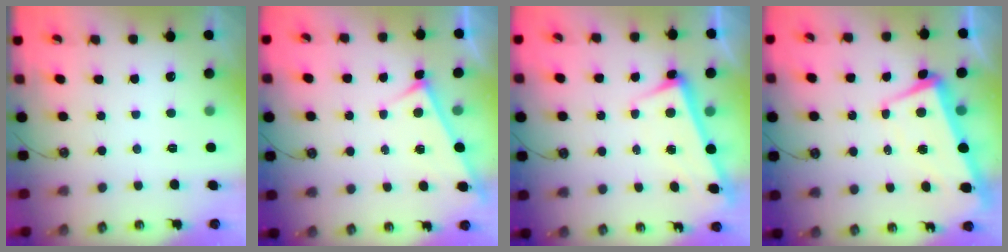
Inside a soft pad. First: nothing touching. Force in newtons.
{"total": 5.3, "press": 5.3, "slide": 0.2}
{"total": 2.7, "press": 2.7, "slide": 0.7}
{"total": 1.7, "press": 0.9, "slide": 1.4}